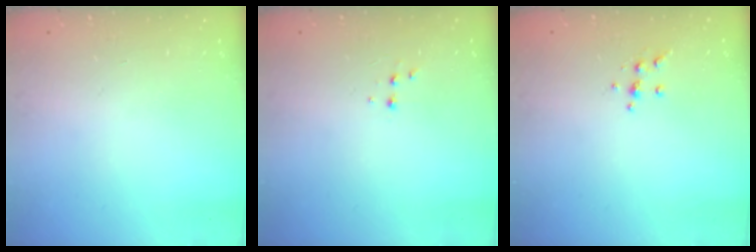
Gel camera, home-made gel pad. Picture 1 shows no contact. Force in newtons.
{"total": 1.9, "press": 1.9, "slide": 0.2}
{"total": 4.3, "press": 4.2, "slide": 1.1}